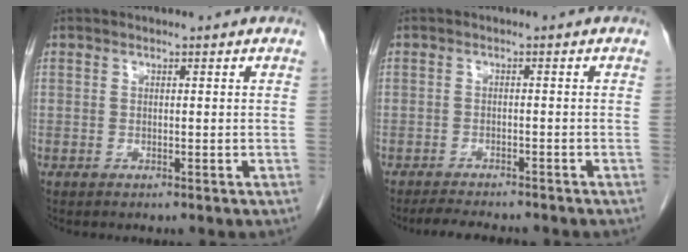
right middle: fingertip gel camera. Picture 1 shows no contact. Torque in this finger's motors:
{"motor_torque": [0.68, -0.52, 0.03, 0.04]}